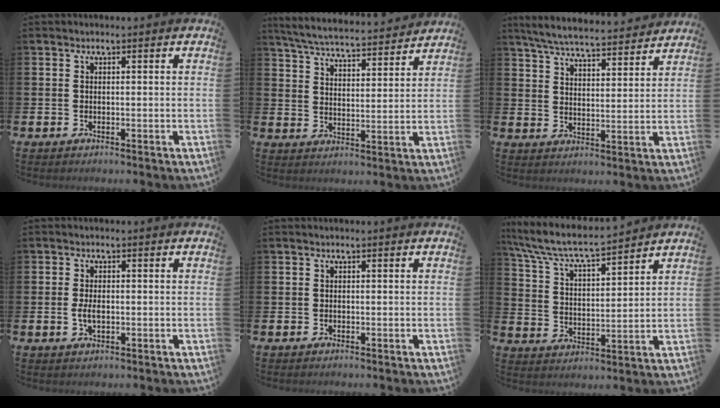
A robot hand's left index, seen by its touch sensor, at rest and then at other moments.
{"total": 5.7, "force": [5.6, 0.5, 1.1], "torque": [-0.046, -0.043, 0.096]}
{"total": 6.4, "force": [6.2, 0.6, 1.6], "torque": [-0.046, -0.041, 0.106]}
{"total": 2.6, "force": [-0.3, 1.4, 2.2], "torque": [-0.039, 0.003, -0.006]}
{"total": 0.0}
{"total": 7.0, "force": [6.6, 0.6, 2.4], "torque": [-0.077, -0.046, 0.111]}